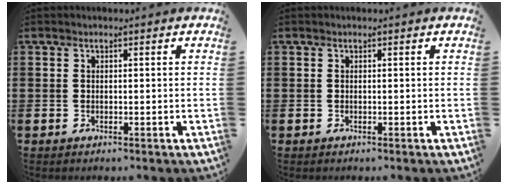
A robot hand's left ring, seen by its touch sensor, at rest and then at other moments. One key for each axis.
{"total": 0.0}